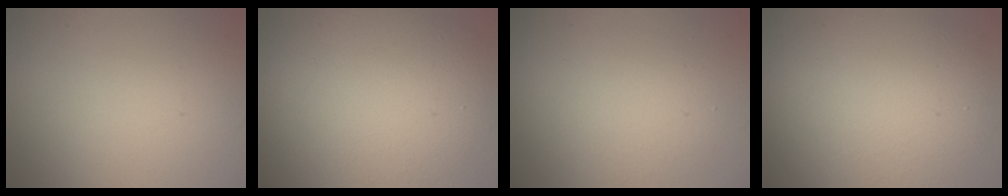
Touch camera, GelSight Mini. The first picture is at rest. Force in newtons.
{"total": 11.7, "press": 11.6, "slide": 0.7}
{"total": 3.7, "press": 3.7, "slide": 0.0}
{"total": 10.5, "press": 10.5, "slide": 0.1}